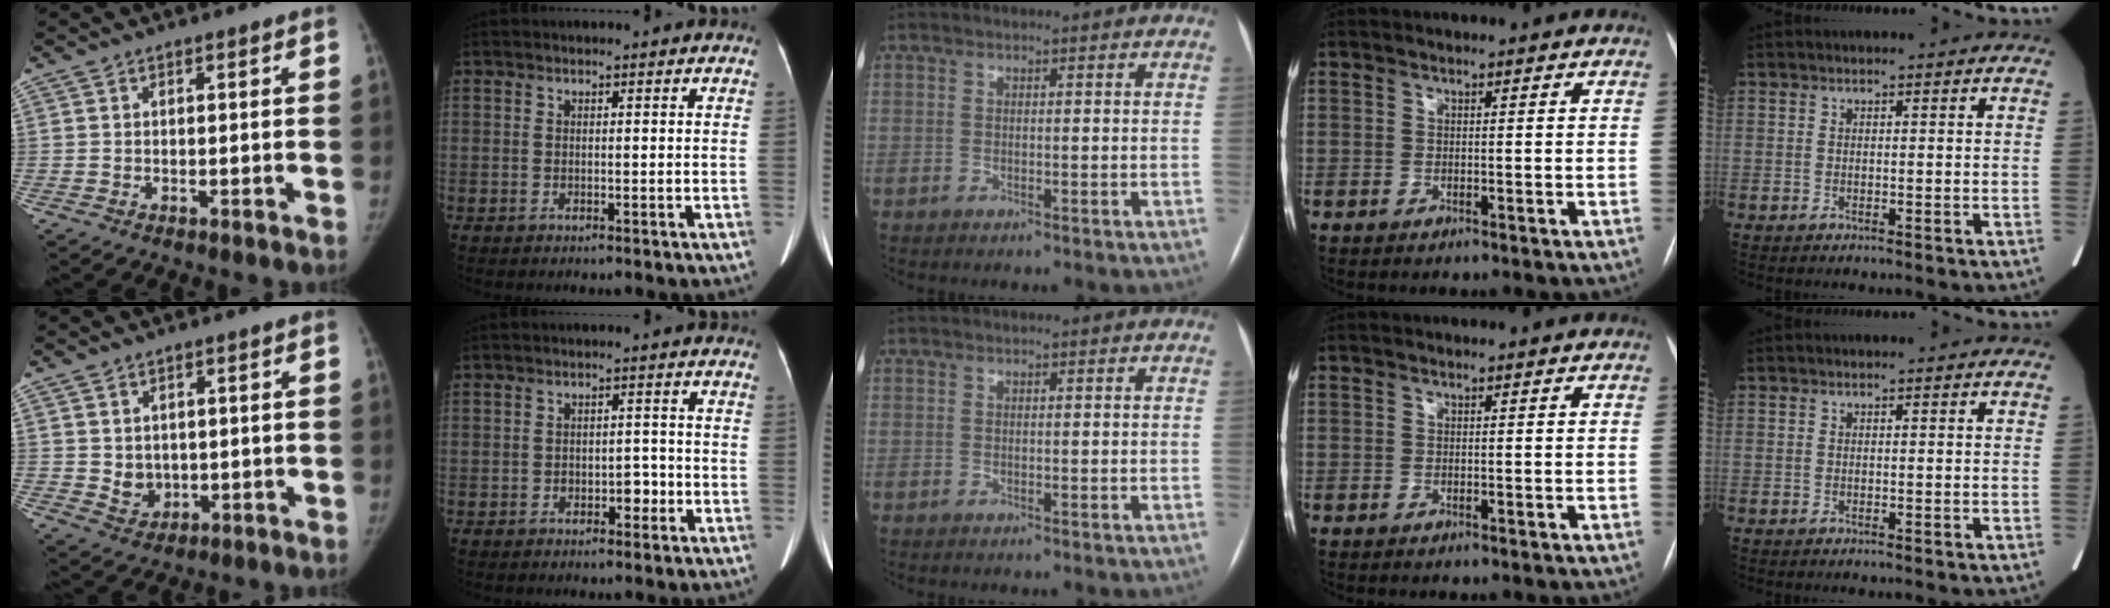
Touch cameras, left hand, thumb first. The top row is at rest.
{"thumb": {"total": 4.1, "force": [0.5, 3.6, 2.0], "torque": [-0.019, -0.009, 0.023]}, "index": {"total": 2.8, "force": [-1.3, 1.6, 1.9], "torque": [-0.025, 0.007, -0.016]}}